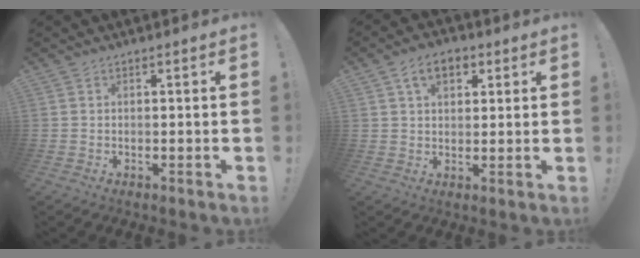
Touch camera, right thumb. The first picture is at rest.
{"total": 8.0, "force": [3.3, 5.3, 5.0], "torque": [-0.068, 0.003, 0.059]}